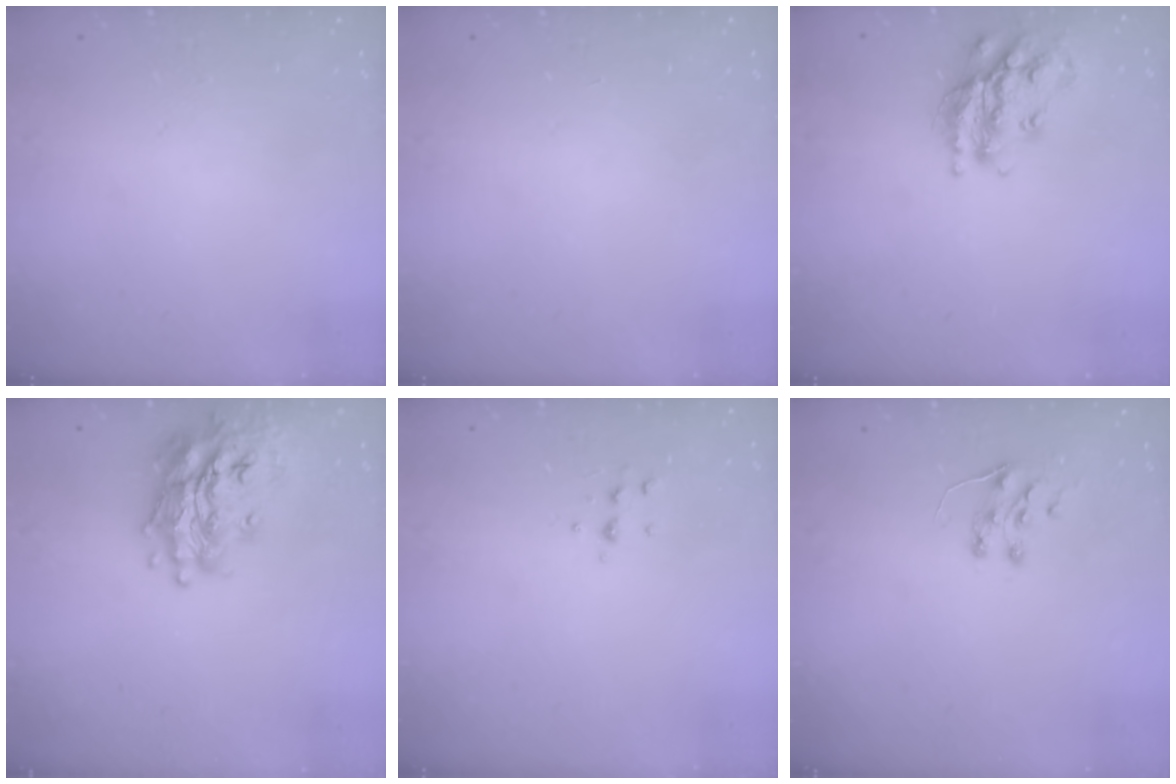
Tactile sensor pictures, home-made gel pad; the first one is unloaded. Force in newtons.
{"total": 0.0}
{"total": 17.8, "press": 17.8, "slide": 1.3}
{"total": 19.9, "press": 19.8, "slide": 2.1}
{"total": 4.7, "press": 4.4, "slide": 1.6}
{"total": 6.5, "press": 6.4, "slide": 0.6}